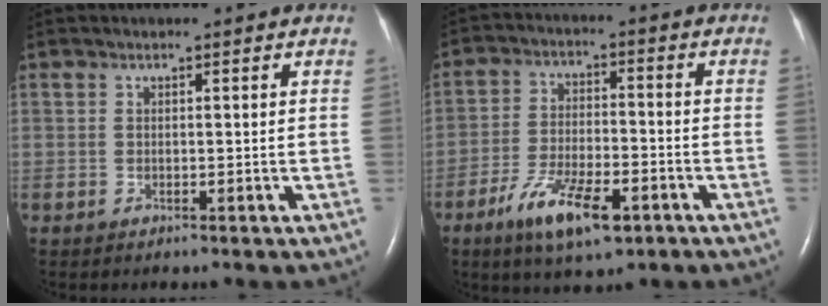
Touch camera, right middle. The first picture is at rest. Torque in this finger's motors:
{"motor_torque": [1.16, -0.99, 0.20, 0.15]}